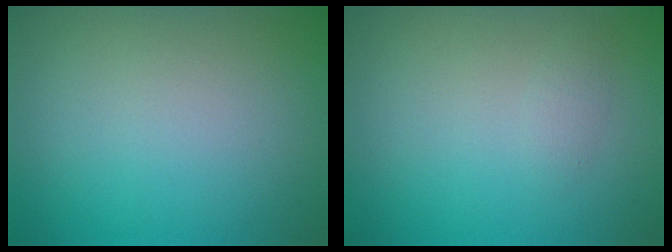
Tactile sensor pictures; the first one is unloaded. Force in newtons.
{"total": 0.8, "press": 0.8, "slide": 0.1}